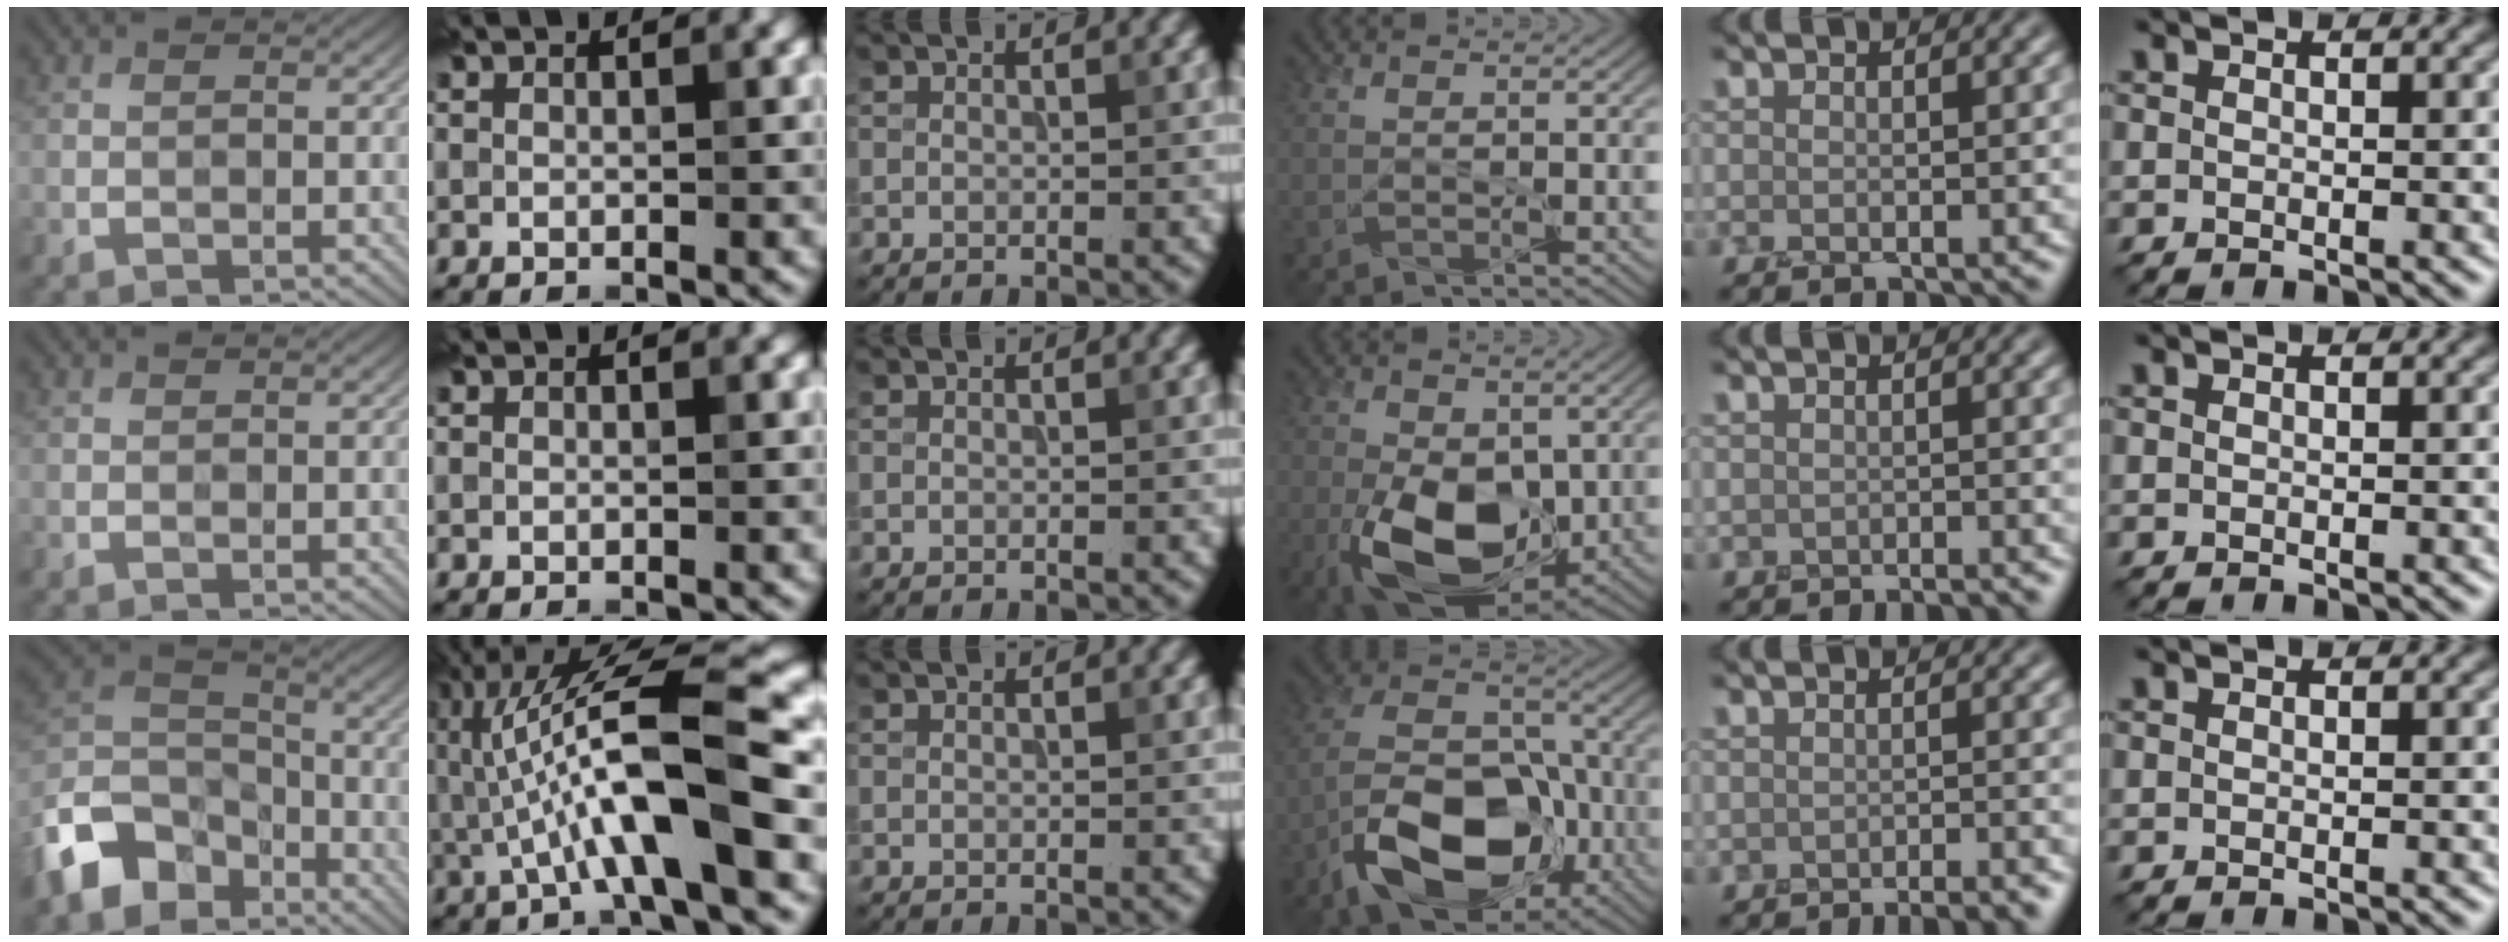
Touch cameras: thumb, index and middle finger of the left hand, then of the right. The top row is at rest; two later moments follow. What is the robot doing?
{"motion": "peel", "object": "bandage"}